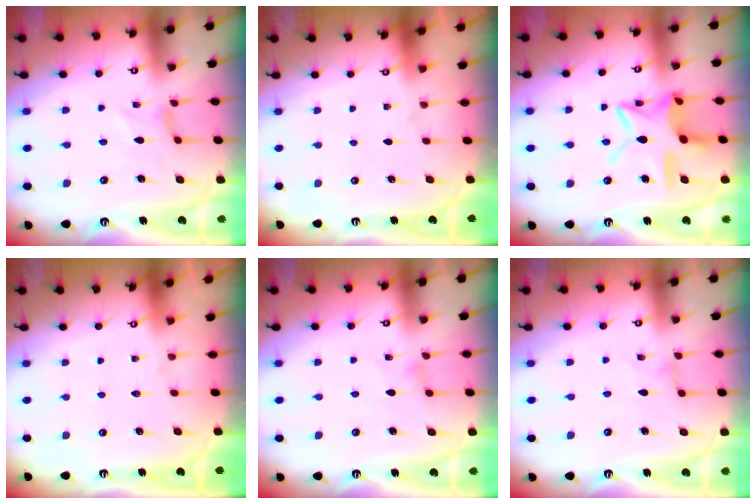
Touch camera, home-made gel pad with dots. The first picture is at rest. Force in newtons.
{"total": 0.0}
{"total": 14.3, "press": 14.2, "slide": 1.1}
{"total": 0.0}
{"total": 0.9, "press": 0.8, "slide": 0.3}
{"total": 0.0}